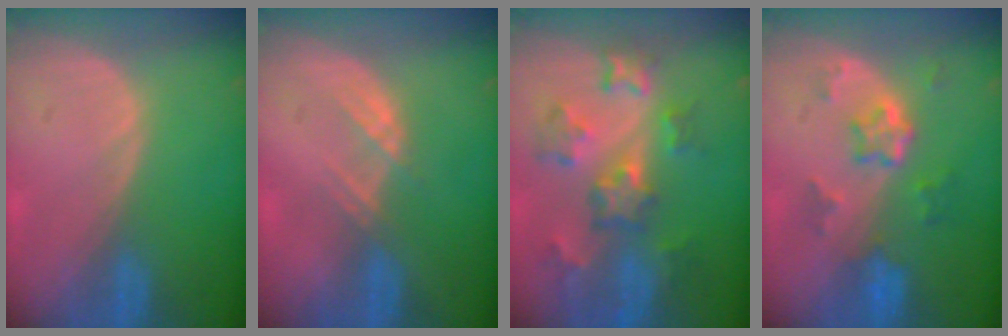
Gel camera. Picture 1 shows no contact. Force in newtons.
{"total": 2.6, "press": 2.5, "slide": 0.7}
{"total": 8.8, "press": 7.8, "slide": 3.9}
{"total": 5.9, "press": 5.3, "slide": 2.6}